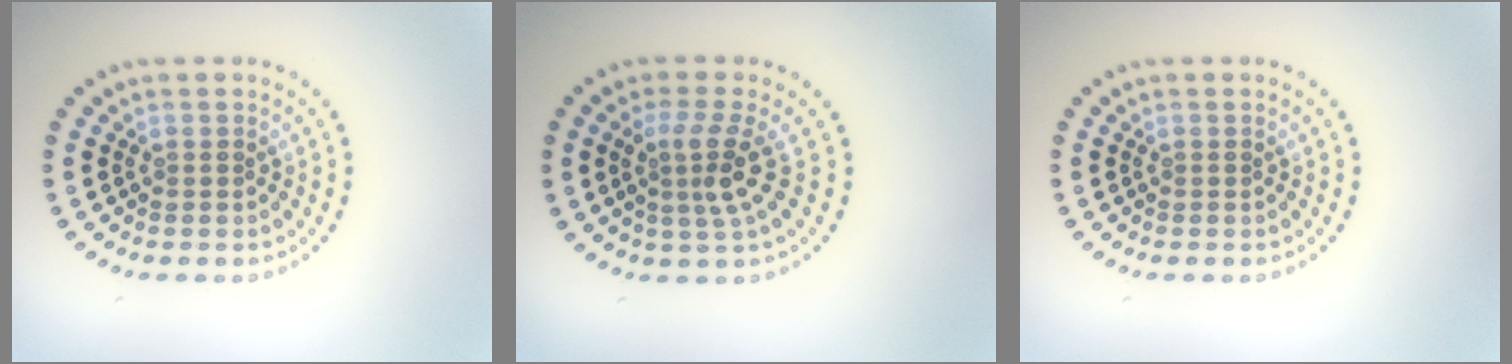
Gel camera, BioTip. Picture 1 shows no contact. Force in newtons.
{"total": 3.3, "press": 2.3, "slide": 2.3}
{"total": 0.0}